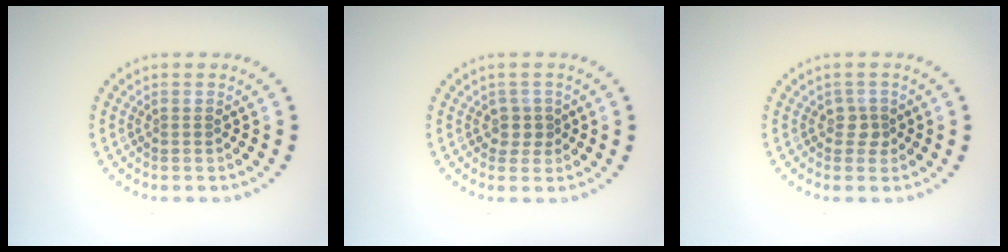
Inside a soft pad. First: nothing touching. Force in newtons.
{"total": 1.5, "press": 1.0, "slide": 1.1}
{"total": 1.4, "press": 1.1, "slide": 0.9}